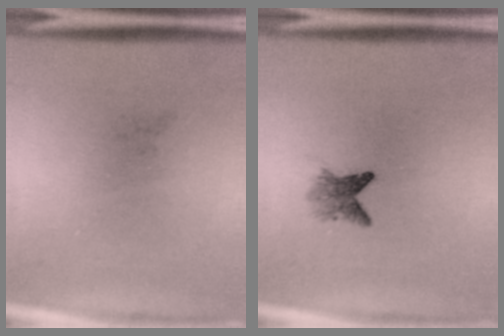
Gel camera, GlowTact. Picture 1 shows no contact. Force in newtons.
{"total": 2.5}